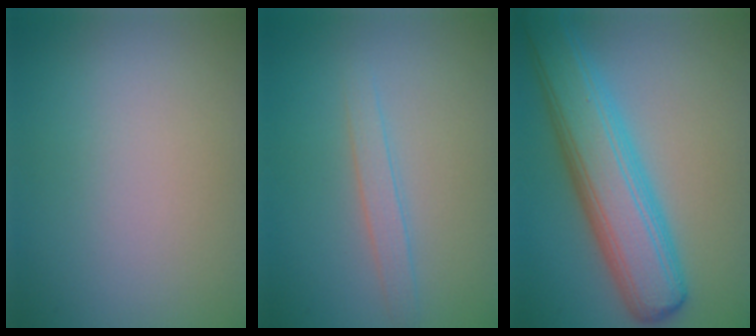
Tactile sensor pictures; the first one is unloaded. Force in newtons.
{"total": 1.6, "press": 1.6, "slide": 0.1}
{"total": 8.0, "press": 8.0, "slide": 0.2}